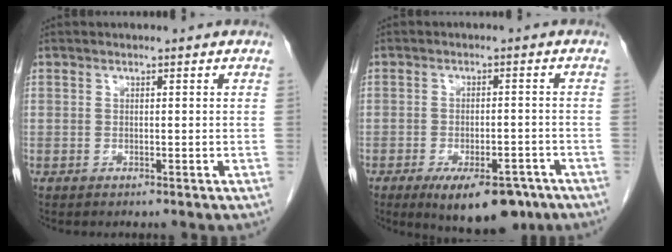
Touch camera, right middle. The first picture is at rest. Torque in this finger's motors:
{"motor_torque": [1.30, -0.84, 0.09, 0.10]}